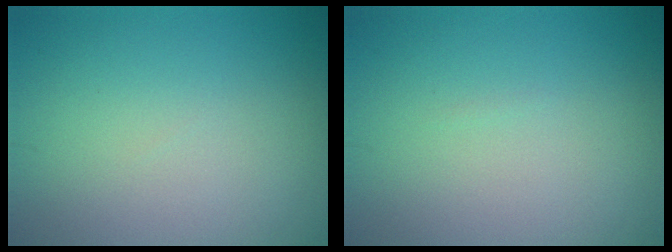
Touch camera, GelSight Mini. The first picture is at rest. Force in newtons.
{"total": 0.0}